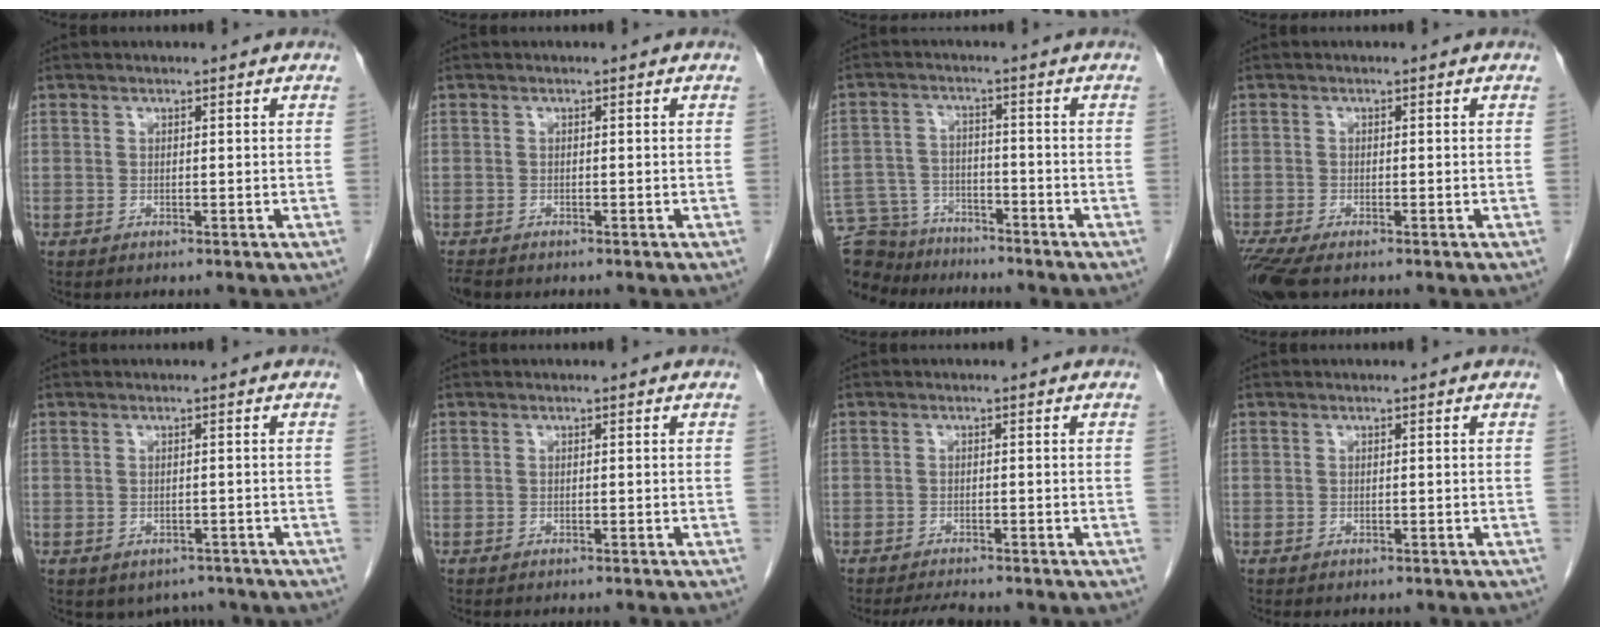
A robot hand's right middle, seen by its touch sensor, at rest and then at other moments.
{"total": 1.6, "force": [-1.4, 0.5, 0.6], "torque": [-0.018, -0.006, -0.023]}
{"total": 13.2, "force": [-11.9, 5.2, 2.4], "torque": [-0.064, 0.009, -0.182]}
{"total": 4.9, "force": [-3.7, 1.0, 3.0], "torque": [-0.061, -0.014, -0.067]}
{"total": 3.8, "force": [-2.9, 2.3, 0.6], "torque": [0.003, 0.007, -0.034]}
{"total": 2.0, "force": [-1.8, 0.0, 0.7], "torque": [-0.010, 0.000, -0.020]}
{"total": 3.0, "force": [-2.8, 0.3, 1.0], "torque": [-0.019, -0.010, -0.044]}
{"total": 1.0, "force": [-0.8, 0.4, 0.3], "torque": [-0.011, -0.001, -0.009]}